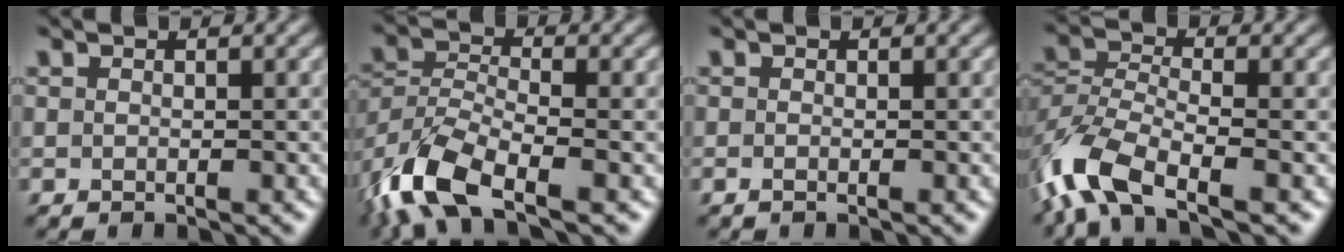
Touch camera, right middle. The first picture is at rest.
{"total": 8.9, "force": [-5.9, 3.3, 5.8], "torque": [-0.125, -0.006, -0.123]}
{"total": 0.0}
{"total": 8.2, "force": [-5.2, 3.5, 5.4], "torque": [-0.123, -0.003, -0.111]}